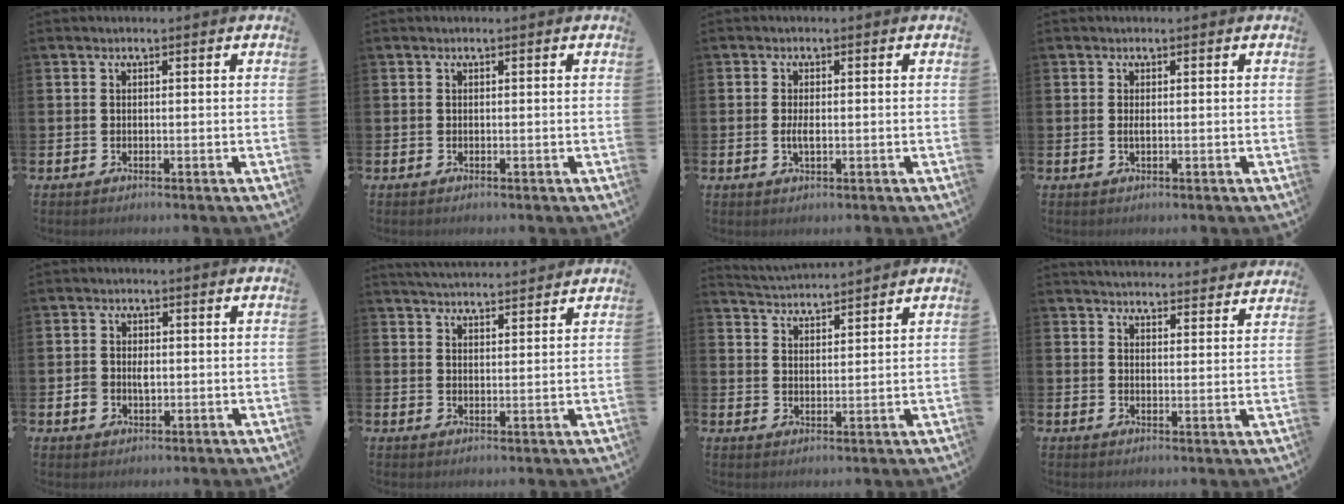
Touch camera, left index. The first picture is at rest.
{"total": 0.0}
{"total": 1.9, "force": [-0.2, 0.7, 1.8], "torque": [-0.032, -0.001, -0.004]}
{"total": 0.7, "force": [0.0, 0.1, 0.7], "torque": [-0.018, 0.001, 0.002]}
{"total": 2.5, "force": [-0.2, 2.0, 1.5], "torque": [-0.020, 0.004, -0.009]}
{"total": 4.0, "force": [4.0, 0.1, 0.1], "torque": [-0.012, -0.021, 0.073]}
{"total": 3.8, "force": [3.8, -0.1, -0.2], "torque": [-0.007, -0.026, 0.068]}
{"total": 4.4, "force": [4.4, 0.4, 0.2], "torque": [-0.005, -0.031, 0.078]}